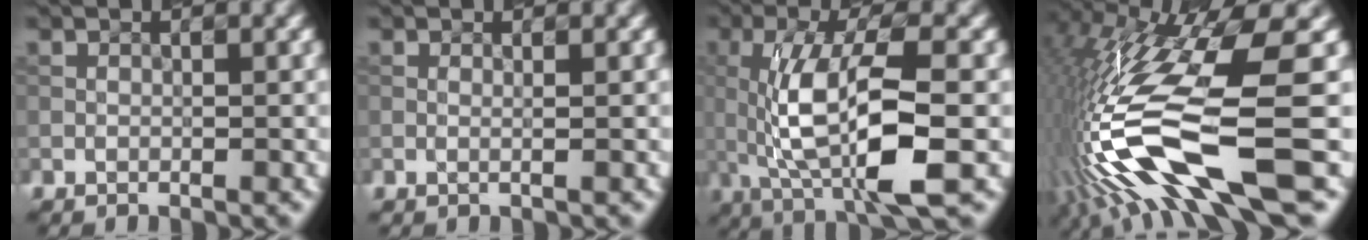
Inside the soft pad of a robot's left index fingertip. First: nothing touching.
{"total": 1.2, "force": [0.4, 0.5, 1.0], "torque": [-0.010, -0.009, -0.006]}
{"total": 9.6, "force": [-1.3, 2.8, 9.1], "torque": [-0.170, 0.002, -0.021]}
{"total": 14.1, "force": [-3.0, 2.9, 13.5], "torque": [-0.271, 0.002, -0.037]}